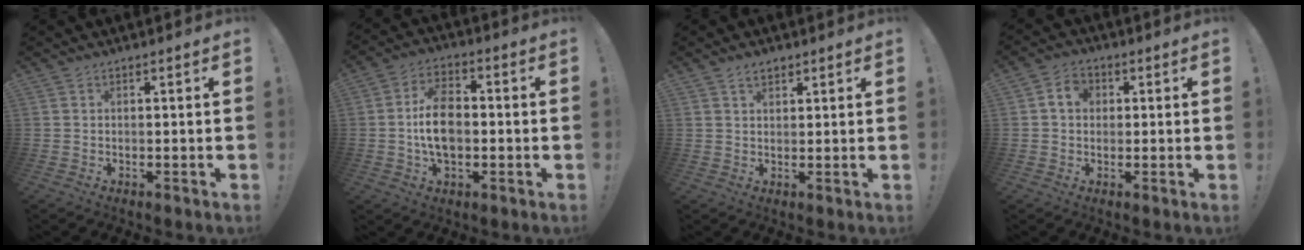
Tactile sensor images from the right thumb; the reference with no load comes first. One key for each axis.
{"total": 11.7, "fx": -1.3, "fy": 7.6, "fz": 8.8, "tx": -0.165, "ty": 0.008, "tz": -0.024}
{"total": 2.6, "fx": 1.9, "fy": 1.4, "fz": 1.2, "tx": -0.016, "ty": -0.009, "tz": 0.033}
{"total": 5.2, "fx": 0.9, "fy": 4.2, "fz": 2.9, "tx": -0.046, "ty": 0.009, "tz": 0.016}